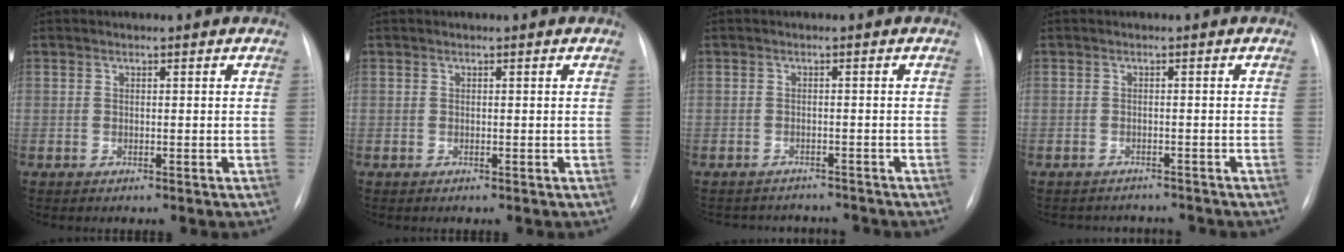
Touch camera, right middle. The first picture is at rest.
{"total": 0.0}
{"total": 6.2, "force": [-5.7, 2.4, 0.2], "torque": [-0.002, 0.011, -0.068]}
{"total": 4.8, "force": [-4.5, 1.9, 0.1], "torque": [0.002, 0.004, -0.052]}